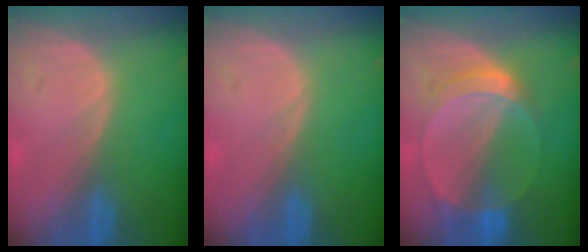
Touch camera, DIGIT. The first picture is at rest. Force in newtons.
{"total": 0.0}
{"total": 6.0, "press": 5.5, "slide": 2.4}